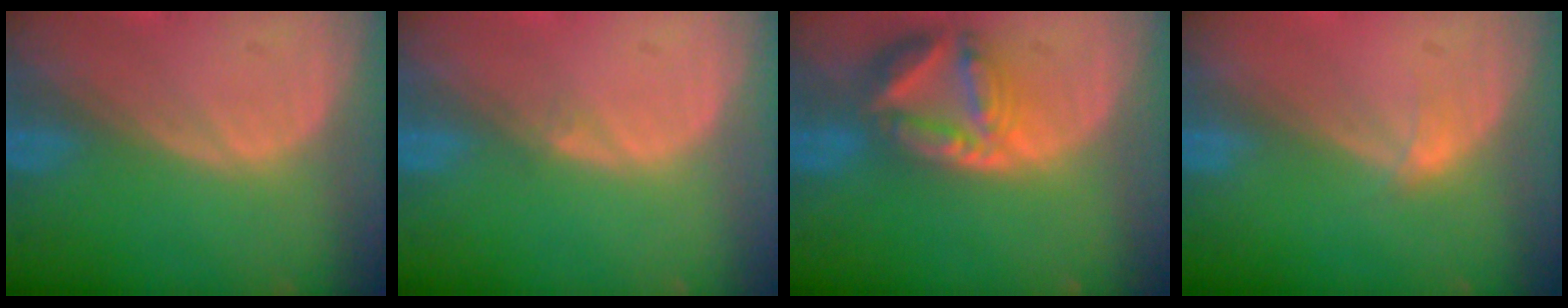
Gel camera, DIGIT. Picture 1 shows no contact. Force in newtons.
{"total": 0.6, "press": 0.5, "slide": 0.4}
{"total": 8.1, "press": 7.0, "slide": 4.0}
{"total": 1.0, "press": 1.0, "slide": 0.1}